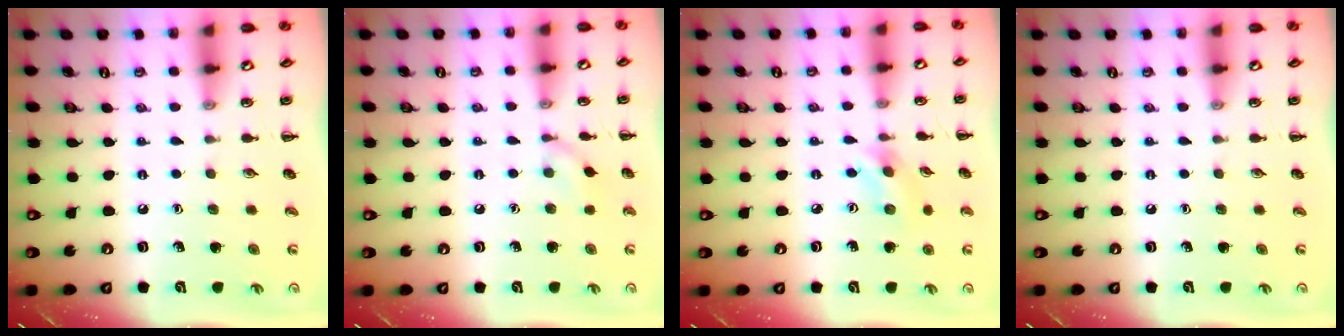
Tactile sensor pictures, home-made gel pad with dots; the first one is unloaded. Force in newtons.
{"total": 6.6, "press": 6.4, "slide": 1.8}
{"total": 2.9, "press": 2.9, "slide": 0.7}
{"total": 0.0}